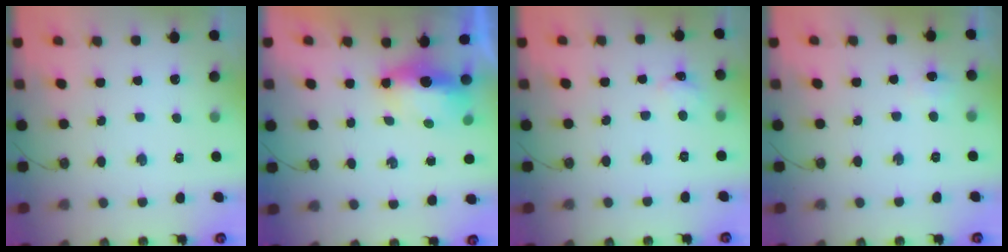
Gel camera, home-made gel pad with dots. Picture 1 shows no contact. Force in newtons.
{"total": 8.3, "press": 7.1, "slide": 4.2}
{"total": 2.2, "press": 2.2, "slide": 0.3}
{"total": 5.7, "press": 4.7, "slide": 3.2}